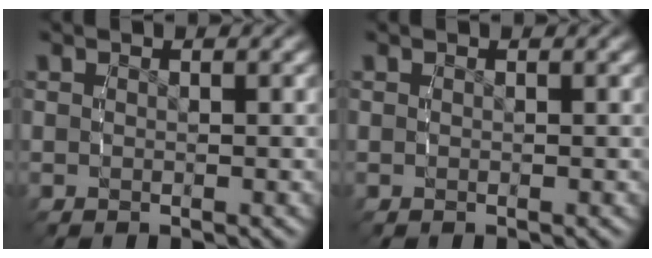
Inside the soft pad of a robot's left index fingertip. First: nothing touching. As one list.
[{"total": 0.0}]